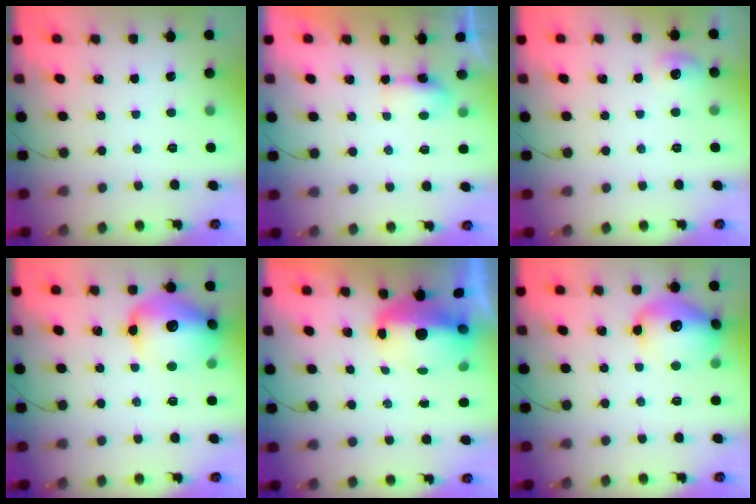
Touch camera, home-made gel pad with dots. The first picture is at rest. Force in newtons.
{"total": 4.3, "press": 4.2, "slide": 1.0}
{"total": 6.4, "press": 5.8, "slide": 2.7}
{"total": 17.2, "press": 17.1, "slide": 2.1}
{"total": 10.7, "press": 8.2, "slide": 6.8}
{"total": 14.5, "press": 14.5, "slide": 1.2}